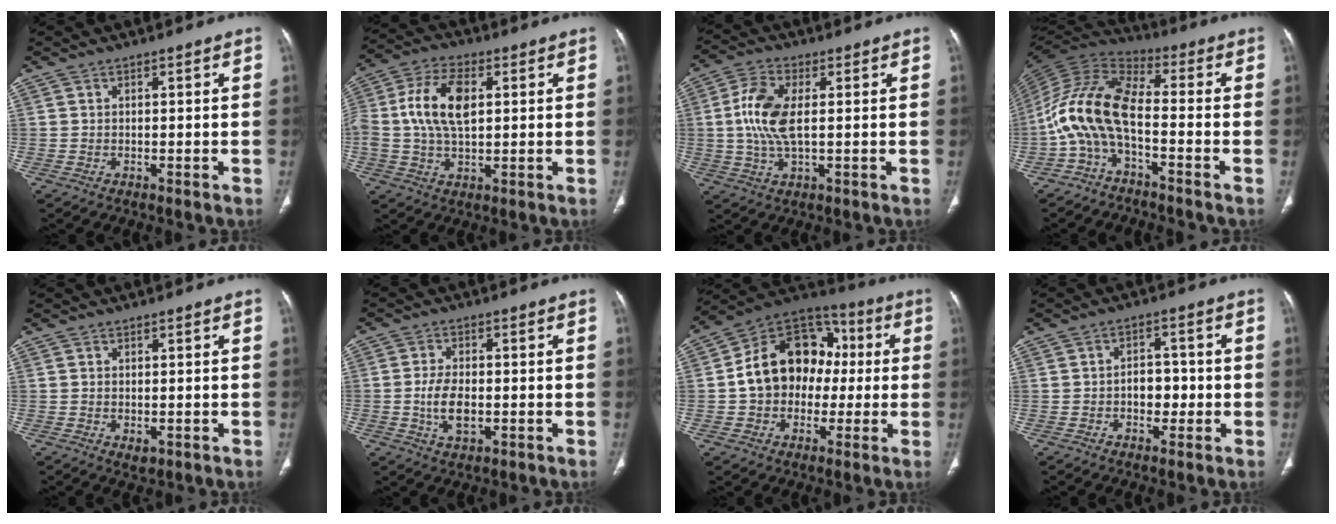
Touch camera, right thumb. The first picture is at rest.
{"total": 11.4, "force": [1.8, 6.4, 9.3], "torque": [-0.187, 0.015, 0.030]}
{"total": 9.4, "force": [0.9, 4.4, 8.3], "torque": [-0.187, 0.003, 0.016]}
{"total": 11.9, "force": [-3.7, 5.0, 10.2], "torque": [-0.216, 0.065, -0.087]}
{"total": 1.7, "force": [-0.3, 1.2, 1.2], "torque": [-0.017, -0.004, 0.000]}
{"total": 6.3, "force": [-1.1, 3.6, 5.0], "torque": [-0.091, 0.004, -0.016]}
{"total": 17.8, "force": [0.1, 14.0, 11.0], "torque": [-0.139, 0.043, -0.004]}
{"total": 5.0, "force": [-0.9, 3.5, 3.4], "torque": [-0.023, 0.014, -0.017]}